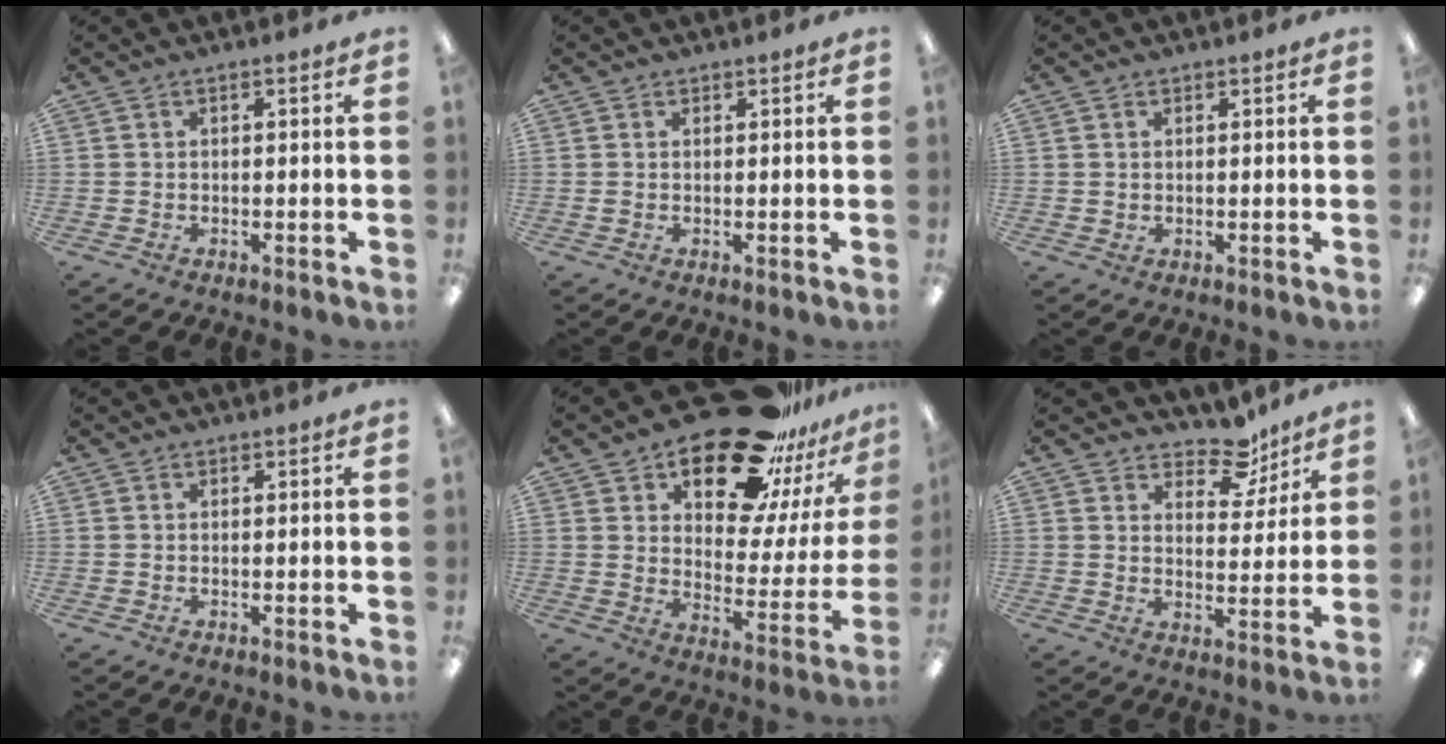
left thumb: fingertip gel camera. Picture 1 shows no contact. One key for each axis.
{"total": 0.7, "fx": 0.4, "fy": 0.6, "fz": 0.1, "tx": -0.003, "ty": 0.003, "tz": 0.007}
{"total": 1.0, "fx": 0.7, "fy": 0.7, "fz": -0.2, "tx": 0.003, "ty": 0.002, "tz": 0.014}
{"total": 0.0}
{"total": 23.6, "fx": 17.6, "fy": 10.6, "fz": 11.7, "tx": -0.159, "ty": -0.118, "tz": 0.299}
{"total": 9.0, "fx": 7.1, "fy": 4.6, "fz": 3.2, "tx": -0.042, "ty": -0.046, "tz": 0.125}